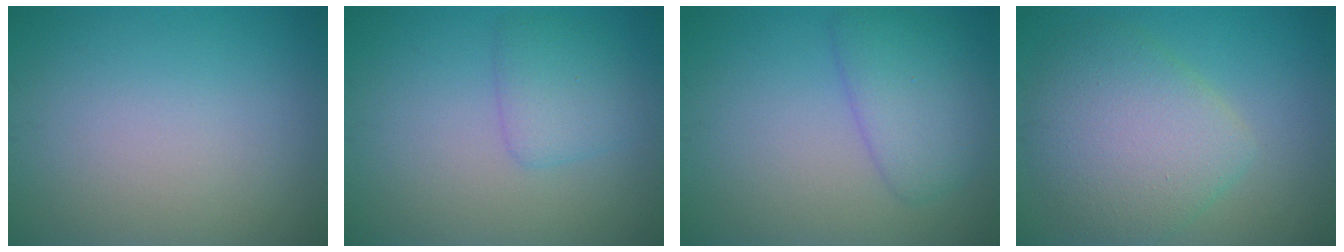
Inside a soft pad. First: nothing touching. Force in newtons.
{"total": 2.5, "press": 2.5, "slide": 0.1}
{"total": 3.9, "press": 3.9, "slide": 0.2}
{"total": 6.4, "press": 6.4, "slide": 0.2}